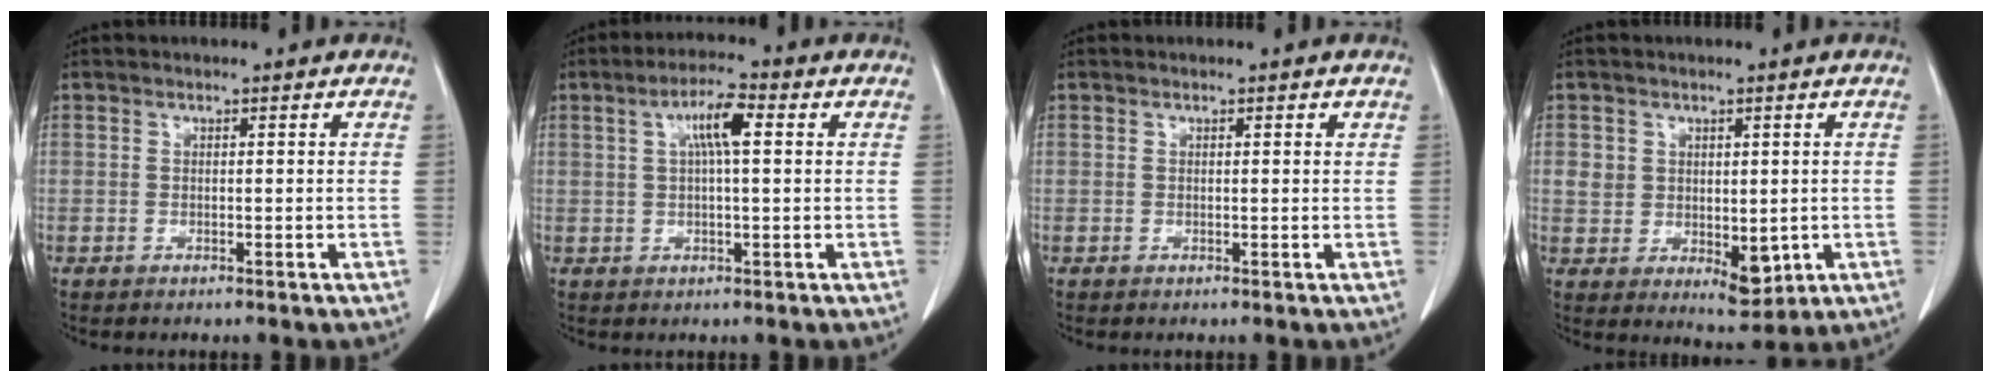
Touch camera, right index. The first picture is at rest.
{"total": 6.3, "force": [1.7, 1.4, 5.9], "torque": [-0.112, 0.016, 0.032]}
{"total": 1.0, "force": [0.4, 0.5, 0.8], "torque": [-0.017, 0.004, 0.007]}
{"total": 8.4, "force": [-0.2, 5.9, 6.0], "torque": [-0.082, 0.002, 0.018]}